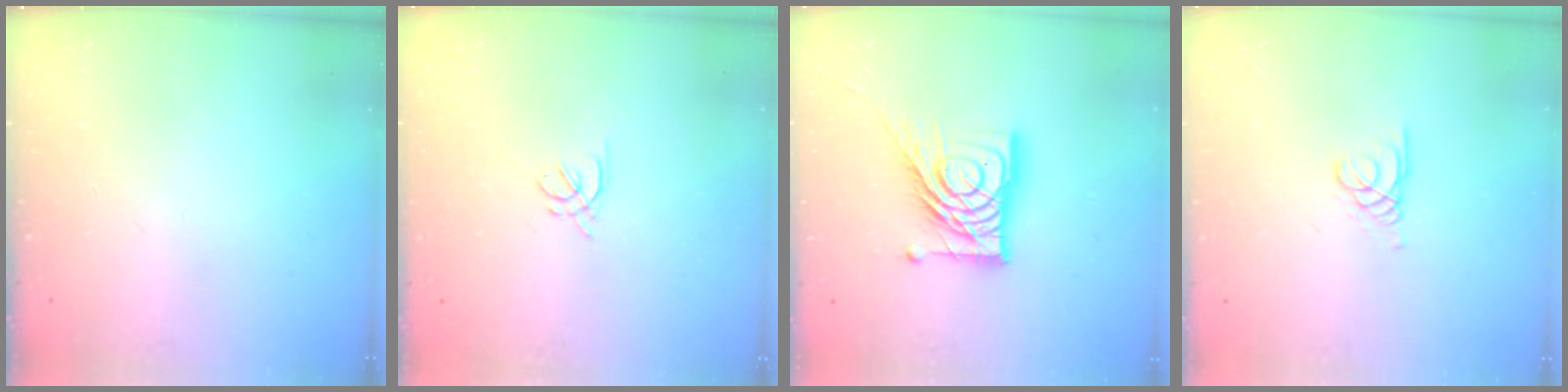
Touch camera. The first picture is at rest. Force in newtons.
{"total": 2.8, "press": 2.8, "slide": 0.7}
{"total": 17.8, "press": 17.7, "slide": 2.0}
{"total": 1.7, "press": 1.7, "slide": 0.1}